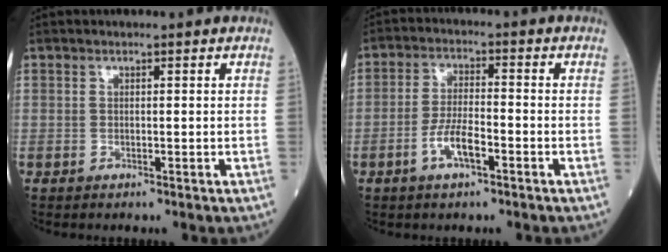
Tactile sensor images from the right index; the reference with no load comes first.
{"total": 5.4, "force": [-2.6, 1.4, 4.5], "torque": [-0.085, 0.003, -0.050]}